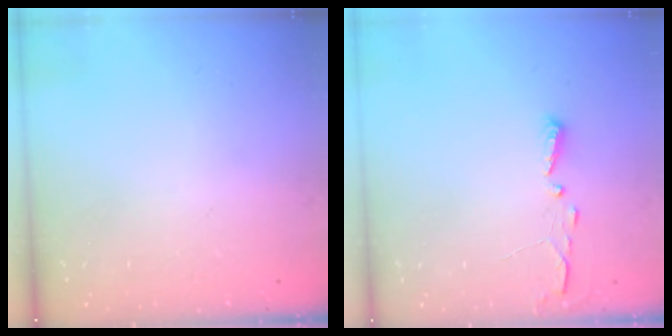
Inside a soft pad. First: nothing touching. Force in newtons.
{"total": 3.1, "press": 3.1, "slide": 0.3}